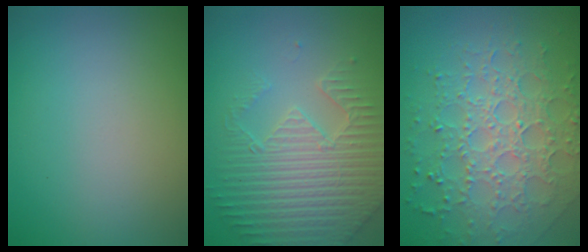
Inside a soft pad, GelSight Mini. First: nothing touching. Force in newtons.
{"total": 5.3, "press": 4.7, "slide": 2.4}
{"total": 7.6, "press": 5.4, "slide": 5.3}